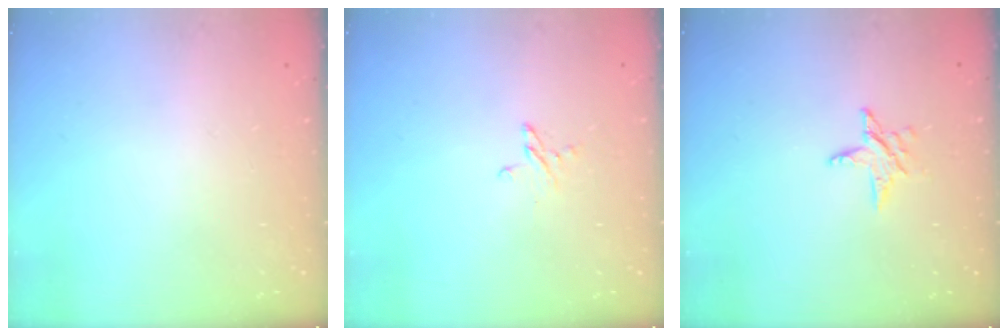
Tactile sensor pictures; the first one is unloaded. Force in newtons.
{"total": 2.9, "press": 2.9, "slide": 0.3}
{"total": 4.8, "press": 4.7, "slide": 0.5}